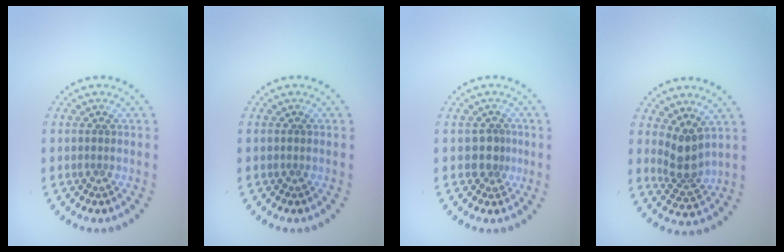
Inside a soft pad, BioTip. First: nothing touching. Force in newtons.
{"total": 0.0}
{"total": 1.8, "press": 1.2, "slide": 1.3}
{"total": 2.9, "press": 2.2, "slide": 1.8}